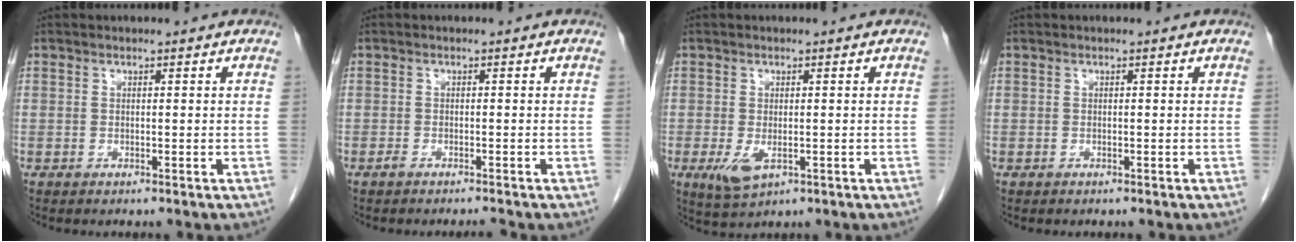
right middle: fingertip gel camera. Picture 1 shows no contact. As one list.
[{"total": 1.3, "force": [-1.2, -0.1, 0.5], "torque": [-0.013, -0.003, -0.020]}, {"total": 3.9, "force": [-1.2, 1.8, 3.3], "torque": [-0.065, -0.011, -0.011]}, {"total": 0.0}]